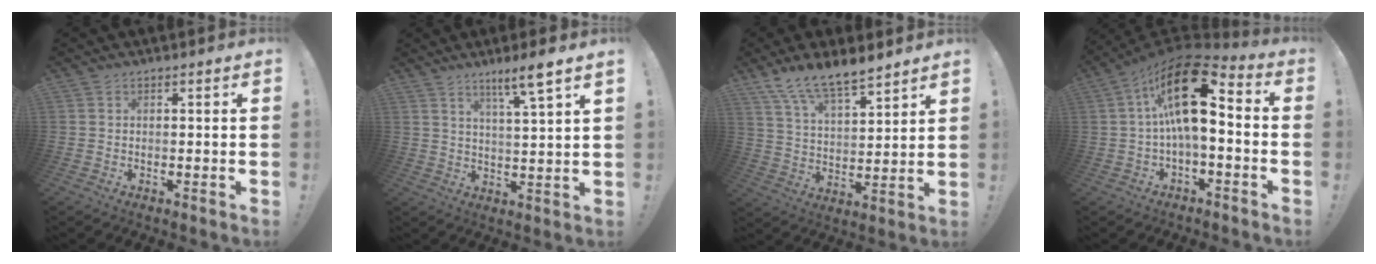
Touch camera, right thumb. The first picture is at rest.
{"total": 7.6, "force": [5.1, -0.5, 5.6], "torque": [-0.089, -0.030, 0.080]}
{"total": 11.3, "force": [9.6, 3.1, 5.0], "torque": [-0.097, -0.067, 0.177]}
{"total": 20.5, "force": [4.0, 9.0, 18.0], "torque": [-0.299, -0.015, 0.071]}